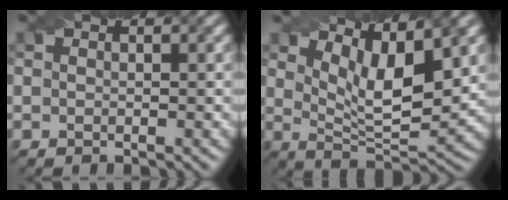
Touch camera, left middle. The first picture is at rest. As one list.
[{"total": 7.1, "force": [3.5, 2.4, 5.7], "torque": [-0.102, -0.009, 0.063]}]